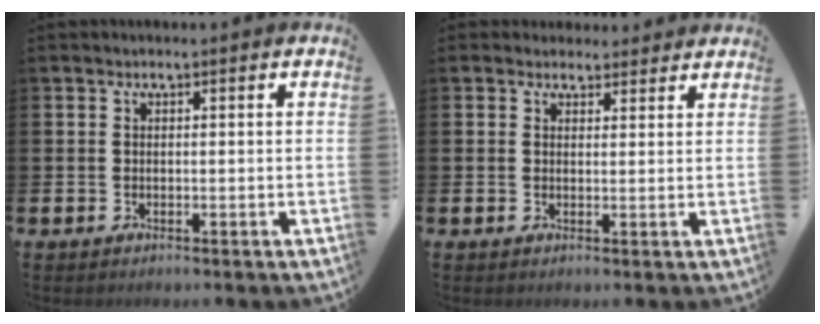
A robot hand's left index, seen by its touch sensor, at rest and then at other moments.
{"total": 2.5, "force": [2.3, 0.9, -0.2], "torque": [0.009, -0.010, 0.040]}